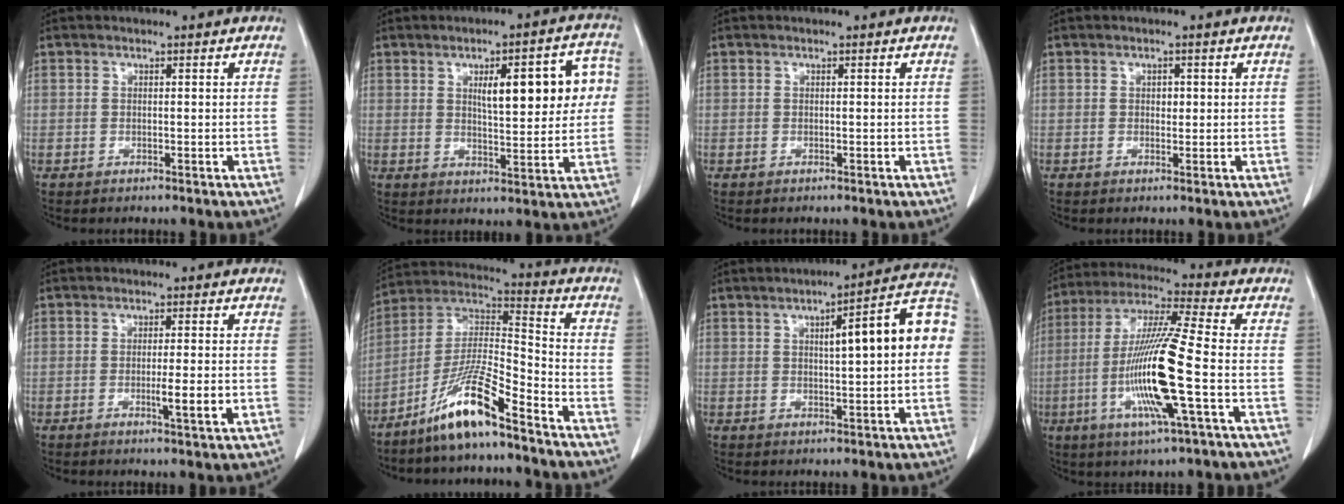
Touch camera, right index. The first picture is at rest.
{"total": 11.8, "force": [2.6, 3.4, 11.0], "torque": [-0.140, 0.030, 0.037]}
{"total": 0.0}
{"total": 1.3, "force": [0.2, 0.9, 0.9], "torque": [-0.008, 0.001, 0.004]}
{"total": 4.3, "force": [-1.1, -0.2, 4.1], "torque": [-0.065, -0.008, -0.017]}
{"total": 12.5, "force": [-8.7, 1.0, 9.0], "torque": [-0.177, -0.003, -0.167]}
{"total": 11.8, "force": [1.6, 1.8, 11.6], "torque": [-0.149, 0.036, 0.017]}
{"total": 15.8, "force": [-3.7, 0.0, 15.3], "torque": [-0.312, -0.011, -0.078]}